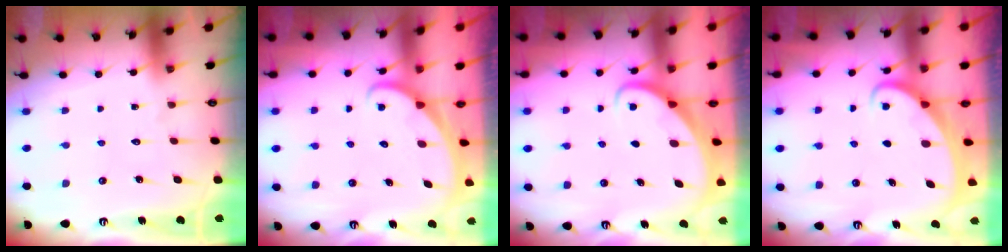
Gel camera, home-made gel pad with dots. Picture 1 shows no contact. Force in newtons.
{"total": 1.7, "press": 1.6, "slide": 0.1}
{"total": 2.4, "press": 2.4, "slide": 0.2}
{"total": 1.9, "press": 1.9, "slide": 0.2}